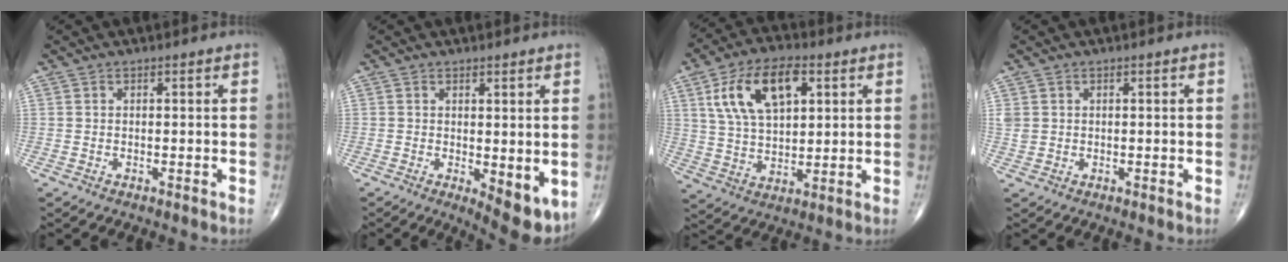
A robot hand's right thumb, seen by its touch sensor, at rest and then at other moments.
{"total": 7.0, "force": [-0.9, 2.8, 6.4], "torque": [-0.078, -0.019, -0.005]}
{"total": 14.7, "force": [5.4, 7.8, 11.3], "torque": [-0.192, -0.002, 0.099]}
{"total": 1.8, "force": [0.4, 1.6, 0.8], "torque": [-0.016, 0.004, 0.013]}